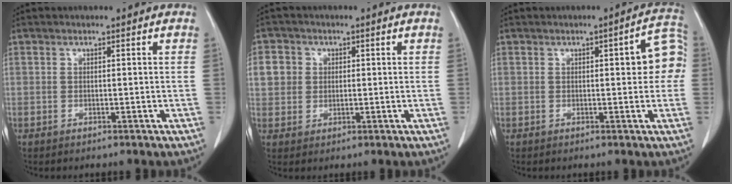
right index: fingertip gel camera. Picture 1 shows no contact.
{"total": 4.4, "force": [1.0, 4.2, 1.1], "torque": [-0.012, 0.008, 0.017]}
{"total": 6.7, "force": [0.9, 1.7, 6.4], "torque": [-0.067, 0.022, 0.004]}